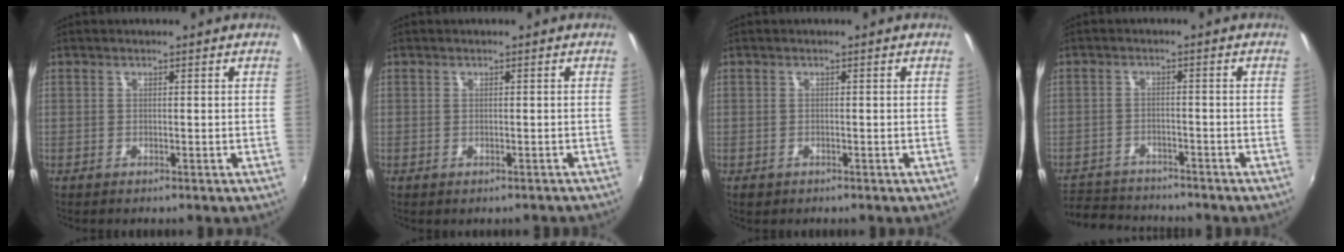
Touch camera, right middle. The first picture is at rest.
{"total": 0.9, "force": [-0.6, 0.5, 0.4], "torque": [-0.007, -0.002, -0.006]}
{"total": 1.3, "force": [-0.7, 1.0, 0.5], "torque": [-0.011, -0.005, -0.011]}
{"total": 9.7, "force": [-8.9, 3.0, 2.2], "torque": [-0.072, -0.002, -0.147]}